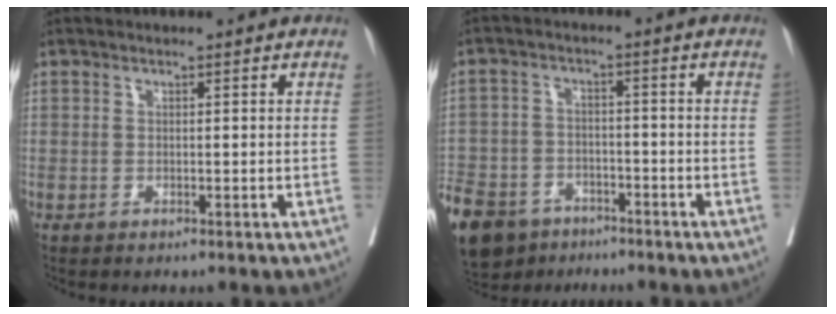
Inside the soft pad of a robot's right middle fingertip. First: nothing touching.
{"total": 18.1, "force": [-12.1, 11.0, 7.7], "torque": [-0.235, -0.023, -0.191]}